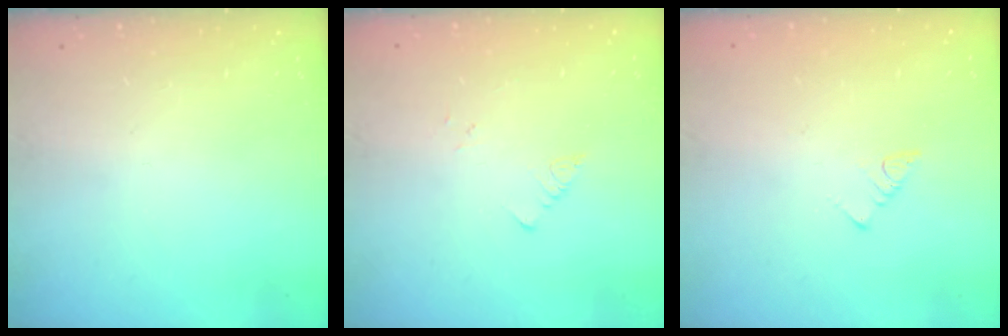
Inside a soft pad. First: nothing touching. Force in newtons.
{"total": 1.5, "press": 1.4, "slide": 0.1}
{"total": 2.5, "press": 2.5, "slide": 0.4}